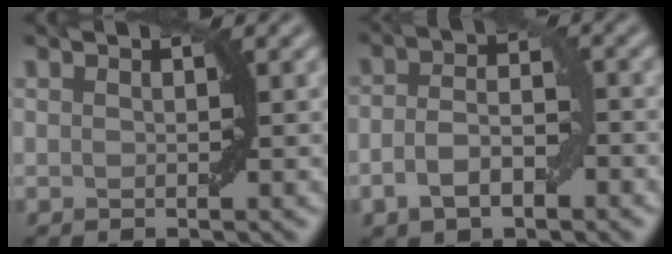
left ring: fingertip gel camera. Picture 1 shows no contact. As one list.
[{"total": 4.2, "force": [-1.6, 2.2, 3.2], "torque": [-0.057, 0.003, -0.032]}]